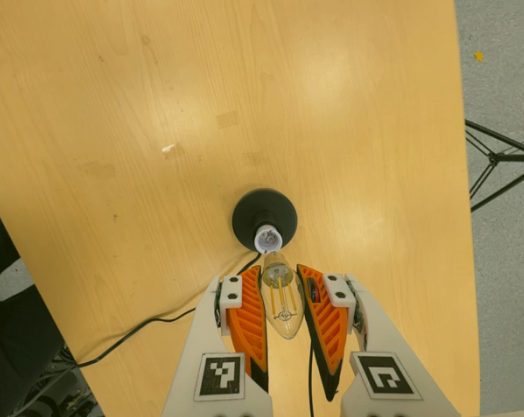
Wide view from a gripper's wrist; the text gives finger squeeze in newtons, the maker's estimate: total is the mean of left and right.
{"total": 20.7, "left": 22.6, "right": 18.8}